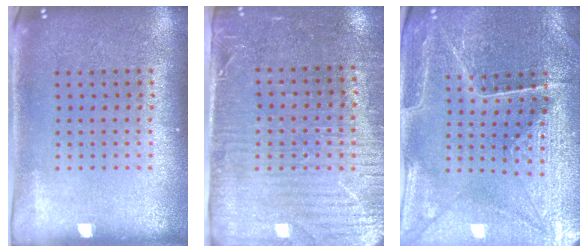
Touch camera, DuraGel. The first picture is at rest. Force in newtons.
{"total": 3.4, "press": 2.9, "slide": 1.7}
{"total": 3.5, "press": 3.5, "slide": 0.2}